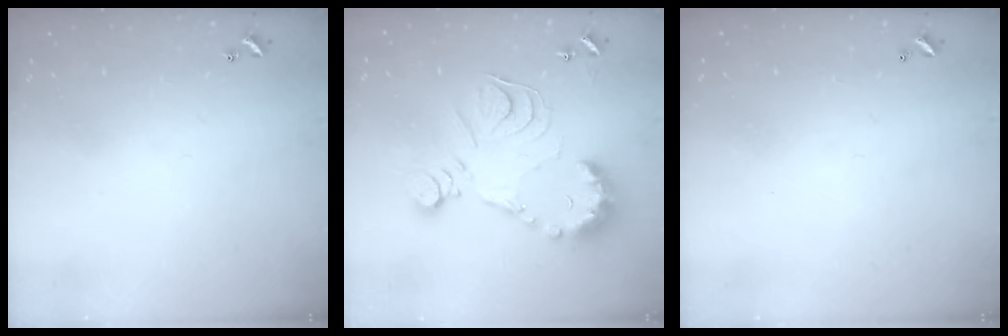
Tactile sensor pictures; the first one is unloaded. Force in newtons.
{"total": 14.1, "press": 14.1, "slide": 1.0}
{"total": 2.9, "press": 2.9, "slide": 0.1}